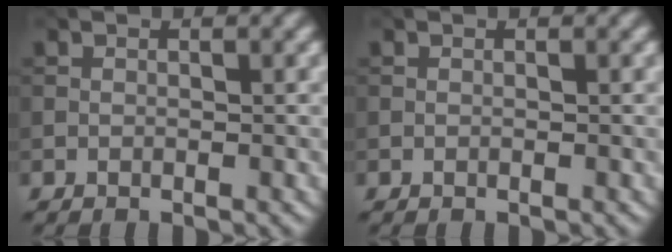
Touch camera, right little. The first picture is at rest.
{"total": 0.0}